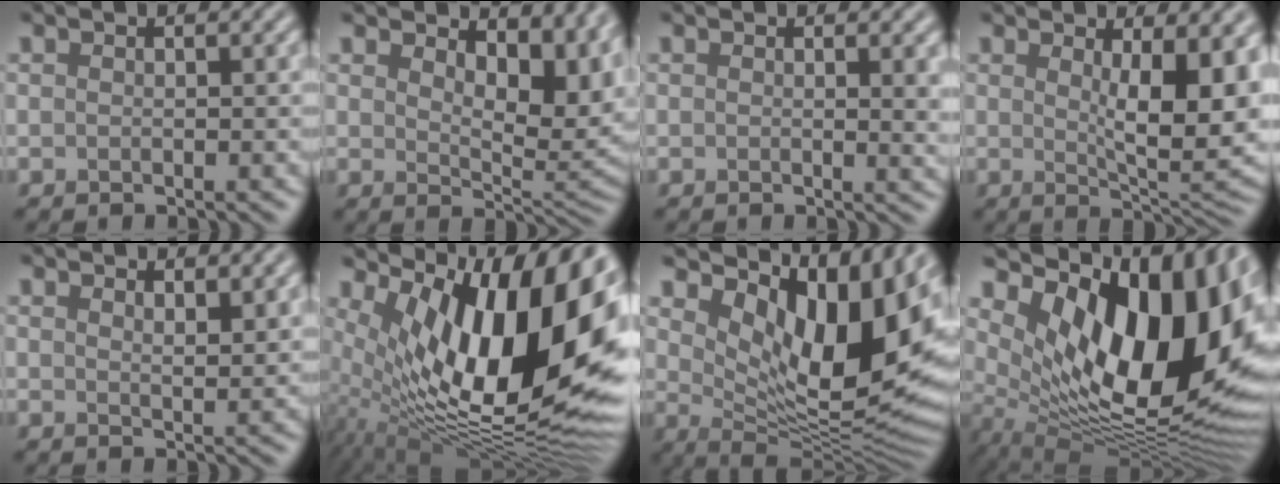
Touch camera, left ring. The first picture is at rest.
{"total": 7.0, "force": [3.6, 3.4, 5.0], "torque": [-0.074, -0.011, 0.054]}
{"total": 2.2, "force": [0.5, 0.7, 2.0], "torque": [-0.015, -0.003, 0.005]}
{"total": 8.7, "force": [1.7, 2.7, 8.1], "torque": [-0.115, -0.013, 0.034]}
{"total": 2.1, "force": [1.8, 0.5, 1.1], "torque": [-0.012, -0.003, 0.030]}
{"total": 17.9, "force": [3.7, 7.9, 15.7], "torque": [-0.244, 0.009, 0.054]}
{"total": 13.3, "force": [4.5, 5.8, 11.1], "torque": [-0.151, -0.011, 0.084]}
{"total": 16.3, "force": [4.6, 8.2, 13.4], "torque": [-0.198, -0.010, 0.082]}